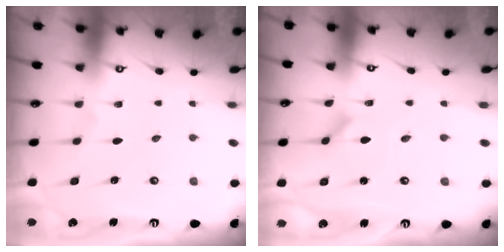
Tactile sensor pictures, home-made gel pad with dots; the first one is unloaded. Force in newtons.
{"total": 1.2, "press": 1.1, "slide": 0.2}